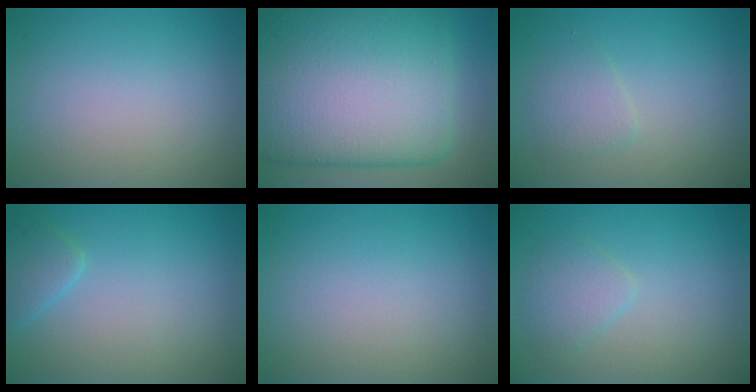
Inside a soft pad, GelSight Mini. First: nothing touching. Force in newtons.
{"total": 17.9, "press": 17.9, "slide": 0.3}
{"total": 1.8, "press": 1.8, "slide": 0.1}
{"total": 1.7, "press": 1.7, "slide": 0.2}
{"total": 0.0}
{"total": 1.9, "press": 1.9, "slide": 0.1}